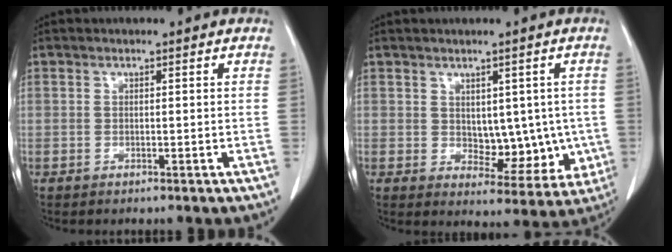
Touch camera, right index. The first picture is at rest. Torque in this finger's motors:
{"motor_torque": [0.04, 0.00, 0.00, 0.00]}